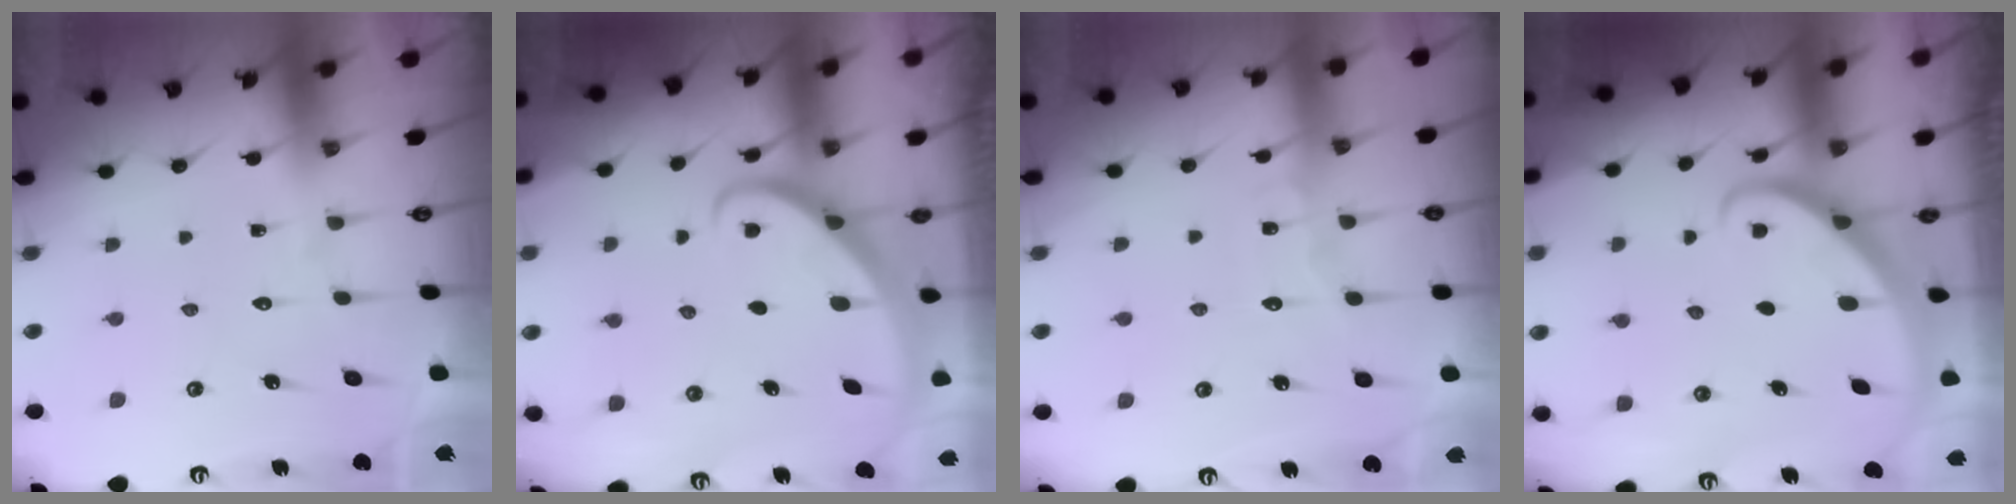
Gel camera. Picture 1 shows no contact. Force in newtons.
{"total": 3.0, "press": 3.0, "slide": 0.2}
{"total": 4.2, "press": 4.2, "slide": 0.4}
{"total": 2.6, "press": 2.6, "slide": 0.2}